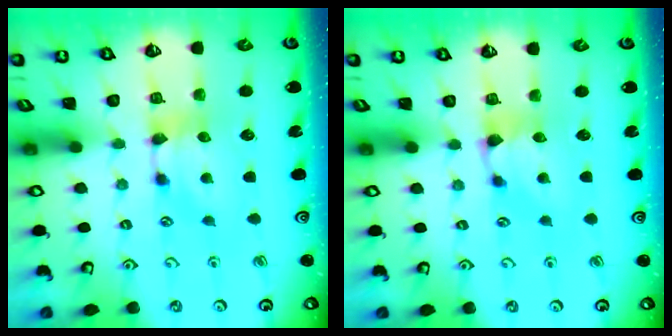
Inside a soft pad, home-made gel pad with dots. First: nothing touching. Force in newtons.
{"total": 0.8, "press": 0.2, "slide": 0.8}